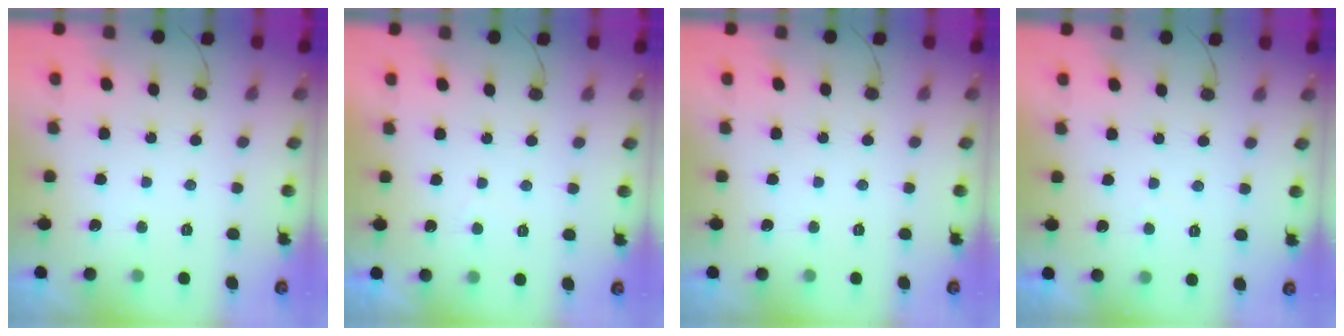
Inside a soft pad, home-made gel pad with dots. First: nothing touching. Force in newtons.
{"total": 1.0, "press": 0.8, "slide": 0.5}
{"total": 0.0}
{"total": 1.1, "press": 1.0, "slide": 0.5}